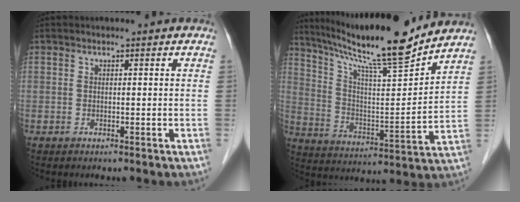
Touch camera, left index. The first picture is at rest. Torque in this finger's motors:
{"motor_torque": [0.69, -0.94, 0.41, 0.10]}